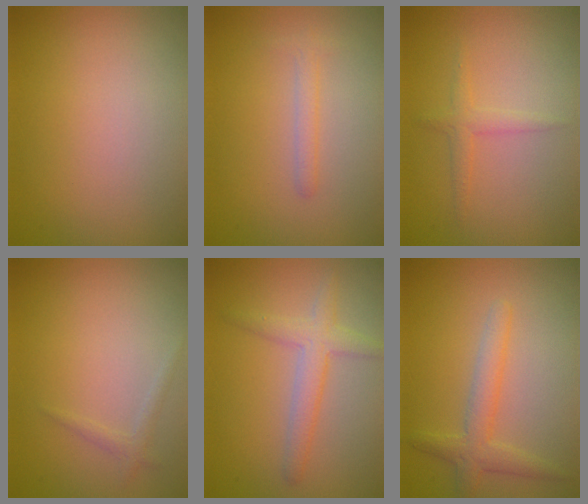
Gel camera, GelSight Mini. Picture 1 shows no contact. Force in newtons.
{"total": 1.2, "press": 1.2, "slide": 0.1}
{"total": 1.4, "press": 1.4, "slide": 0.0}
{"total": 0.9, "press": 0.9, "slide": 0.0}
{"total": 2.8, "press": 2.8, "slide": 0.2}
{"total": 2.8, "press": 2.7, "slide": 0.2}